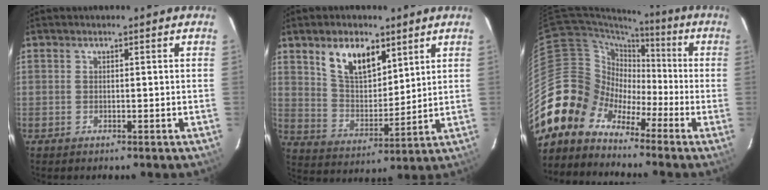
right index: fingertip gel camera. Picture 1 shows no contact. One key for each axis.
{"total": 11.2, "fx": 6.6, "fy": 5.8, "fz": 6.9, "tx": -0.119, "ty": 0.008, "tz": 0.129}
{"total": 12.2, "fx": -7.9, "fy": 9.2, "fz": 1.8, "tx": -0.057, "ty": 0.038, "tz": -0.169}